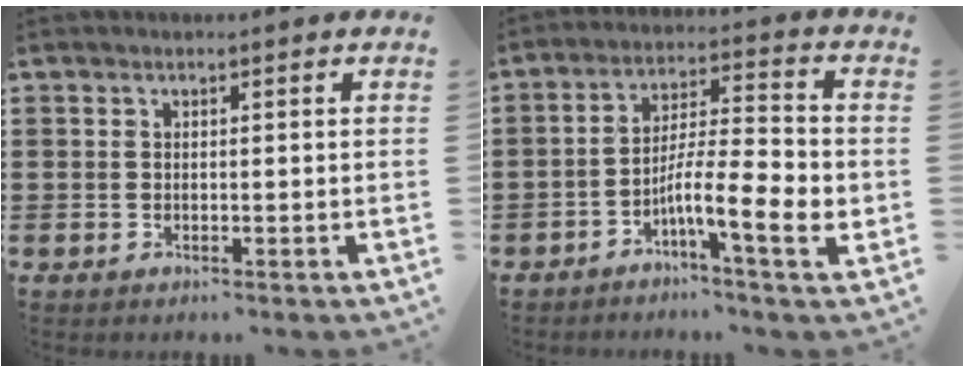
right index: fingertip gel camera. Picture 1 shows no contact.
{"total": 10.1, "force": [-3.6, 1.8, 9.2], "torque": [-0.169, -0.006, -0.066]}